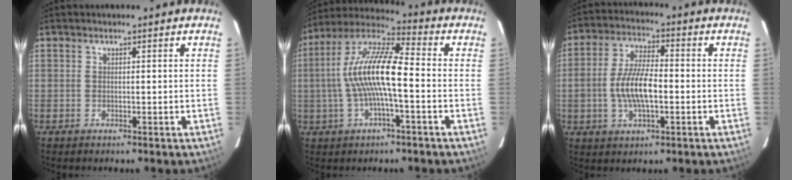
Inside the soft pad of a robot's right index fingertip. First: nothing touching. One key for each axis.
{"total": 13.5, "fx": -1.4, "fy": 3.1, "fz": 13.1, "tx": -0.252, "ty": 0.017, "tz": -0.031}
{"total": 9.8, "fx": -1.7, "fy": 3.9, "fz": 8.8, "tx": -0.177, "ty": 0.006, "tz": -0.032}